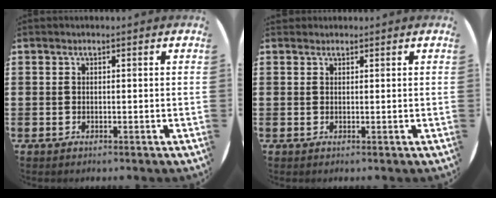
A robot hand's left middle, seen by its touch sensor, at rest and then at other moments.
{"total": 0.6, "force": [0.5, 0.2, -0.1], "torque": [0.010, 0.000, 0.009]}